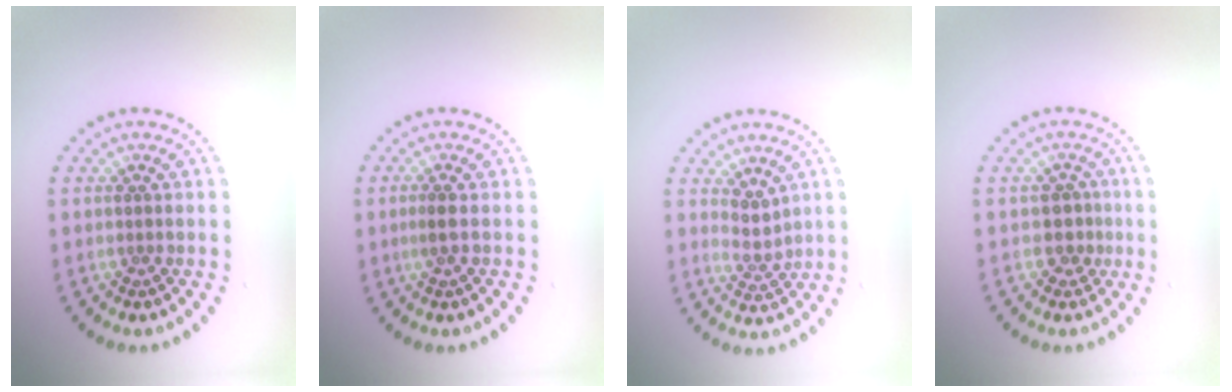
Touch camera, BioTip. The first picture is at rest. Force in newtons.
{"total": 1.1, "press": 1.0, "slide": 0.5}
{"total": 2.0, "press": 1.5, "slide": 1.3}
{"total": 1.8, "press": 1.4, "slide": 1.1}